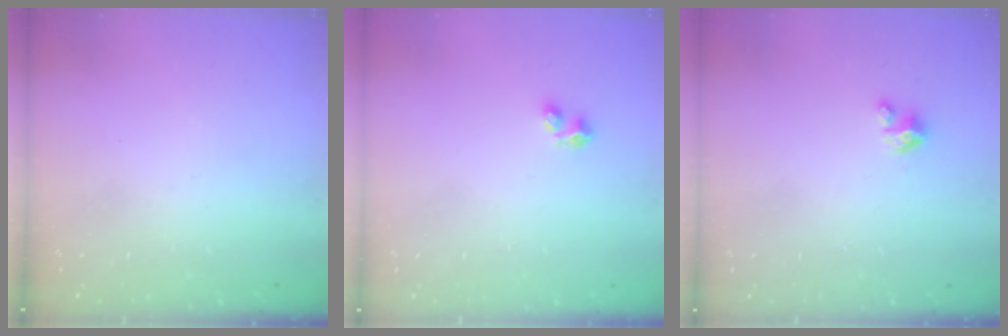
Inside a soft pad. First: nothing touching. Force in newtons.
{"total": 2.9, "press": 2.8, "slide": 0.6}
{"total": 3.2, "press": 3.2, "slide": 0.3}